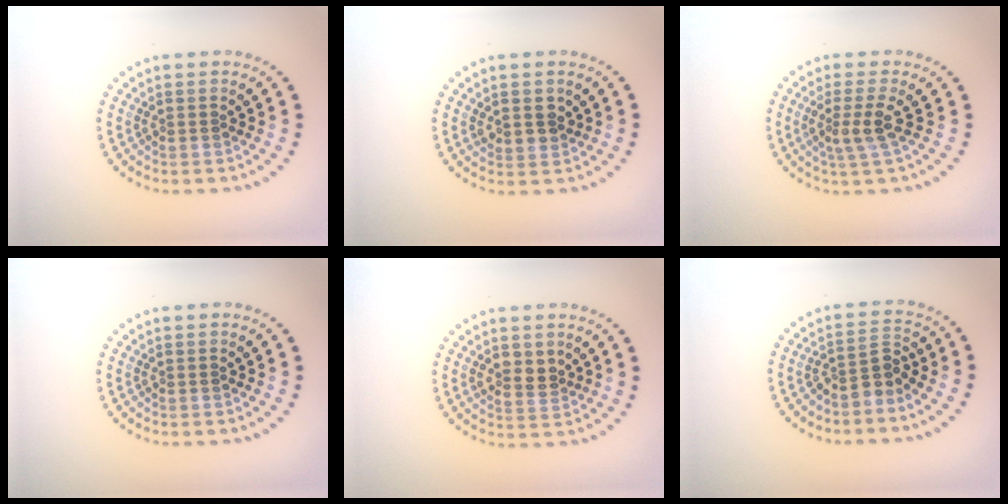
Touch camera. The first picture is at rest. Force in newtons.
{"total": 2.0, "press": 1.8, "slide": 0.8}
{"total": 2.4, "press": 1.9, "slide": 1.5}
{"total": 0.0}
{"total": 2.1, "press": 2.0, "slide": 0.8}
{"total": 2.5, "press": 1.9, "slide": 1.6}